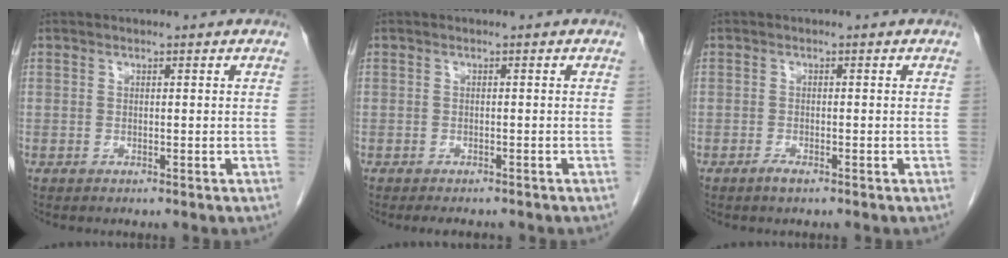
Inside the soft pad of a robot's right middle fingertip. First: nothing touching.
{"total": 3.1, "force": [-2.7, 1.1, 1.2], "torque": [-0.016, -0.006, -0.031]}
{"total": 1.0, "force": [-0.7, 0.1, 0.8], "torque": [-0.020, -0.003, -0.013]}